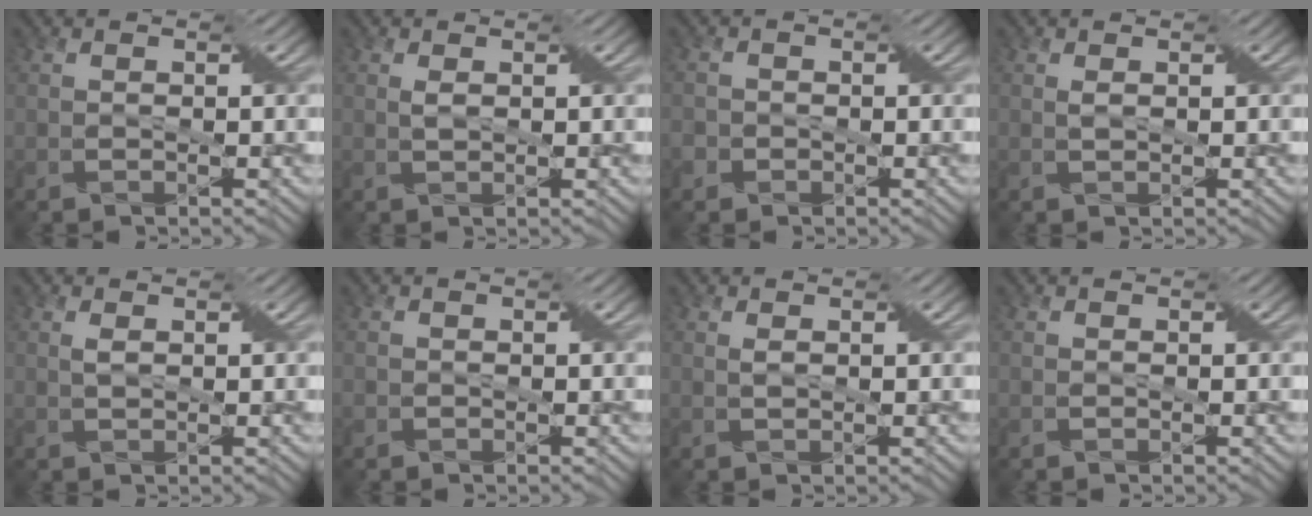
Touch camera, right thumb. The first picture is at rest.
{"total": 1.1, "force": [0.4, 0.4, 0.9], "torque": [-0.024, 0.003, 0.008]}
{"total": 1.7, "force": [-0.8, 1.5, 0.3], "torque": [-0.005, 0.000, -0.013]}
{"total": 0.8, "force": [0.3, 0.3, 0.6], "torque": [-0.018, 0.003, 0.007]}
{"total": 1.1, "force": [0.4, 0.4, 0.9], "torque": [-0.023, 0.003, 0.009]}
{"total": 0.6, "force": [-0.3, 0.6, 0.0], "torque": [-0.005, -0.002, -0.006]}
{"total": 0.7, "force": [0.3, 0.3, 0.6], "torque": [-0.018, 0.003, 0.007]}
{"total": 0.0}